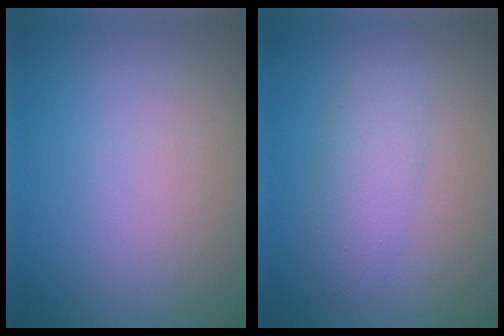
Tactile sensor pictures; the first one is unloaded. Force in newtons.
{"total": 2.8, "press": 2.8, "slide": 0.1}